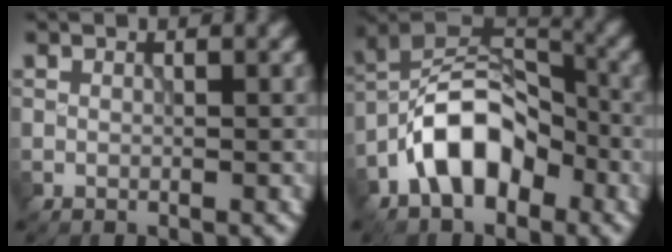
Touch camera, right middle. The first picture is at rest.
{"total": 8.2, "force": [-3.6, 4.7, 5.6], "torque": [-0.090, 0.020, -0.077]}